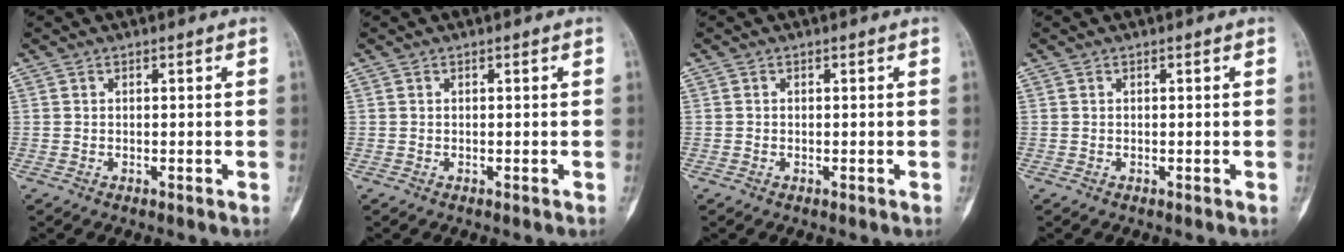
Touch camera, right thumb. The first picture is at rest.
{"total": 0.0}
{"total": 0.0}
{"total": 0.0}